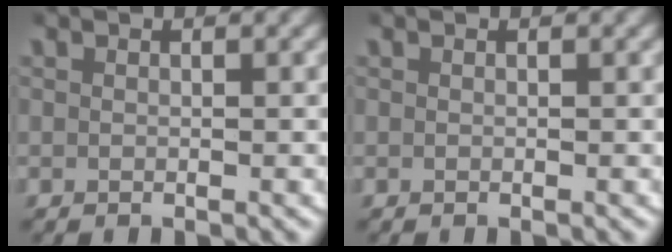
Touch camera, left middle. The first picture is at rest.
{"total": 0.0}